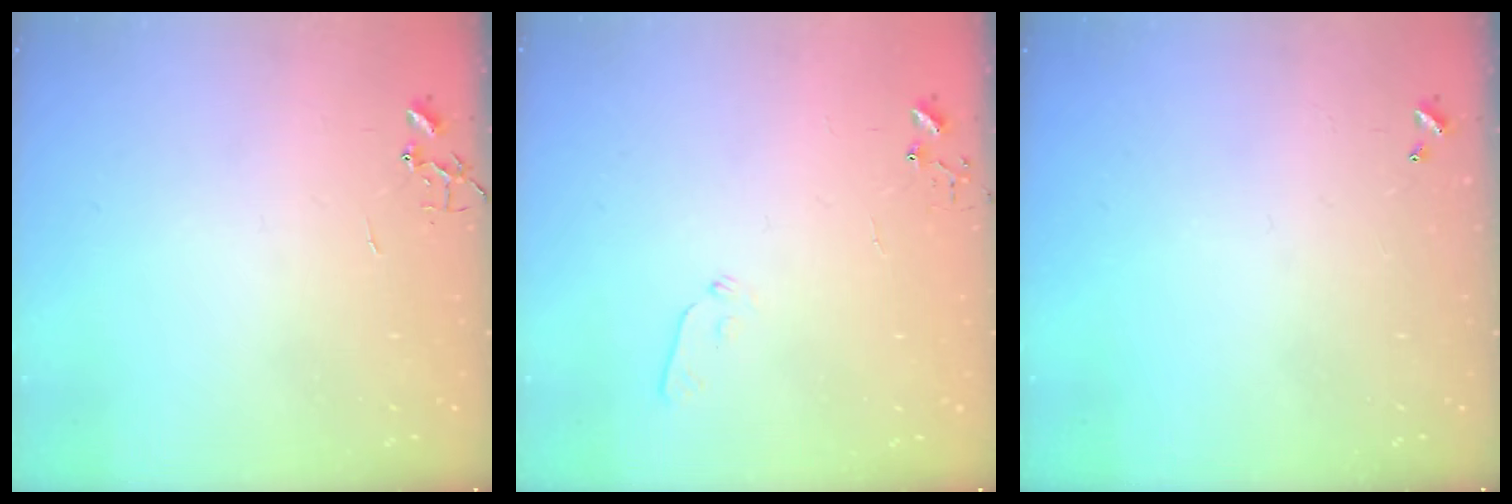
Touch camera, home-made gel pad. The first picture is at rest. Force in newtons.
{"total": 4.8, "press": 4.7, "slide": 1.0}
{"total": 0.0}